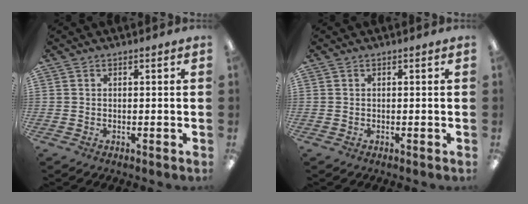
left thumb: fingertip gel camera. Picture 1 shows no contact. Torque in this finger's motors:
{"motor_torque": [0.15, -0.18, 0.48, 0.04, 0.03]}